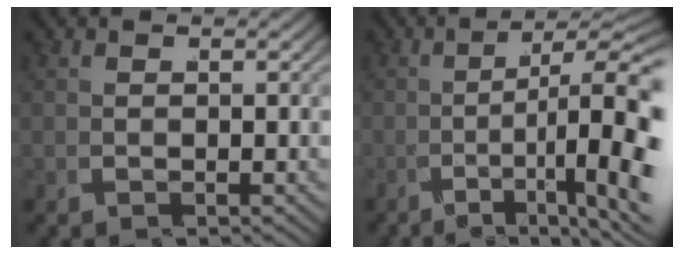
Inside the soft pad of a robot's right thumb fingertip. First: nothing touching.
{"total": 8.4, "force": [-2.4, 3.6, 7.2], "torque": [-0.122, -0.020, -0.026]}